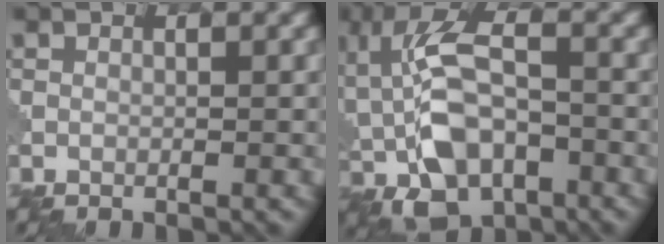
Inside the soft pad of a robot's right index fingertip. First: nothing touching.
{"total": 9.7, "force": [-1.8, 5.7, 7.7], "torque": [-0.148, 0.006, -0.044]}